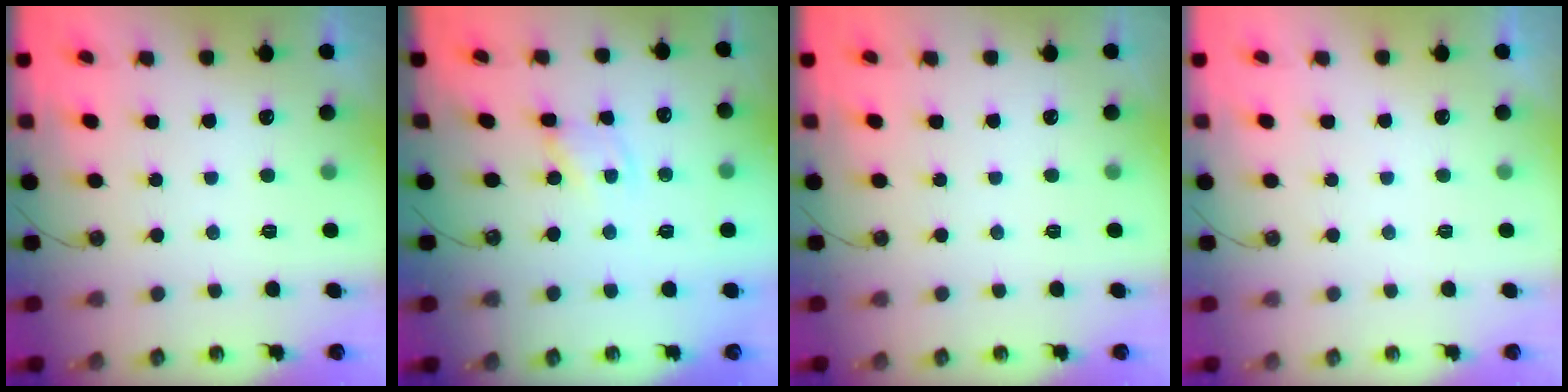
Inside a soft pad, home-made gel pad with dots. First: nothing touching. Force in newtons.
{"total": 1.8, "press": 1.8, "slide": 0.1}
{"total": 0.0}
{"total": 0.0}